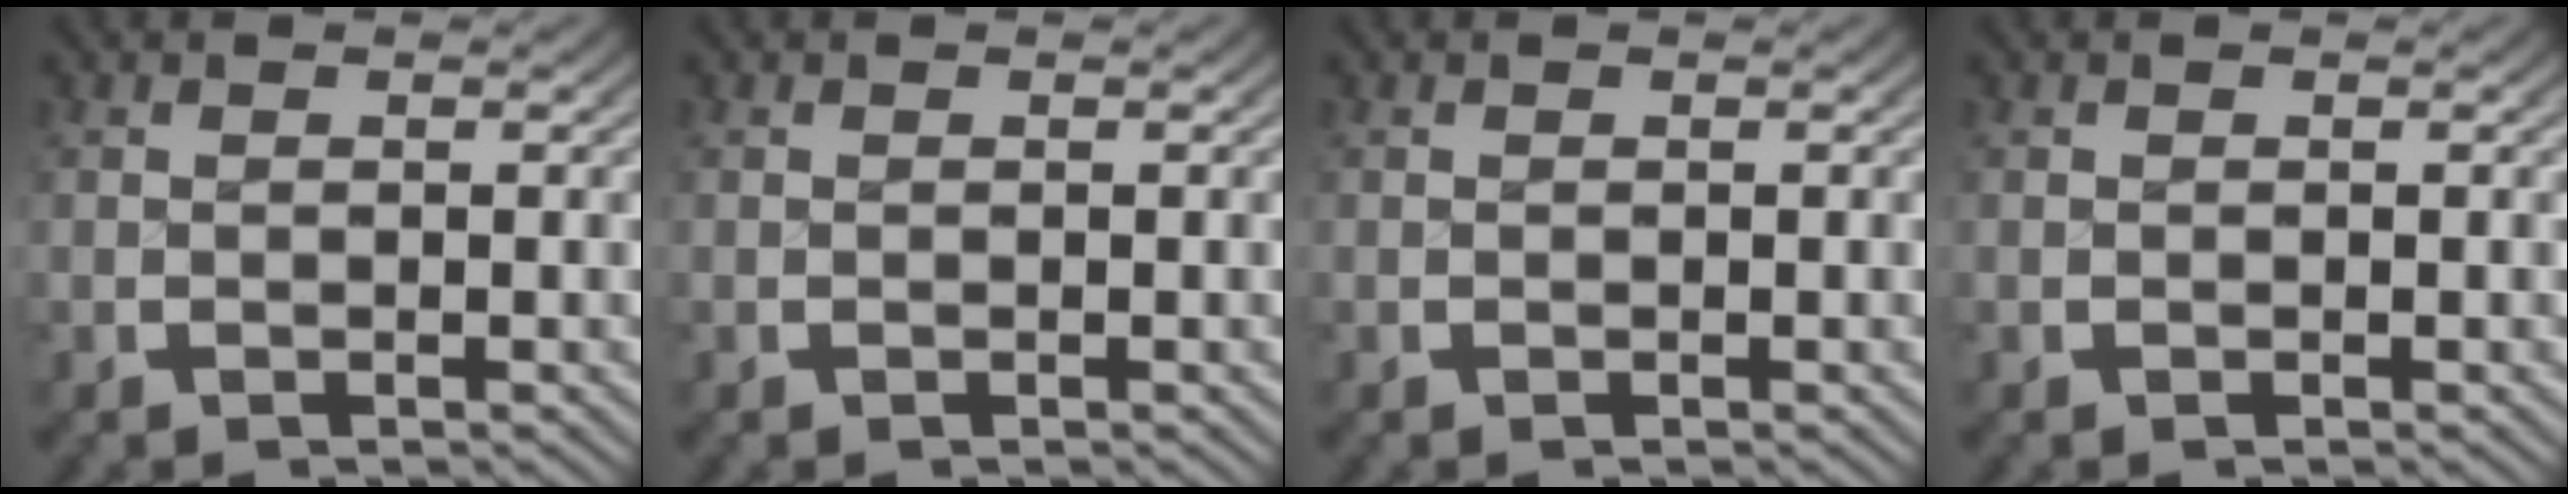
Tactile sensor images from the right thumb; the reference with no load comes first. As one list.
[{"total": 0.0}, {"total": 0.0}, {"total": 0.0}]